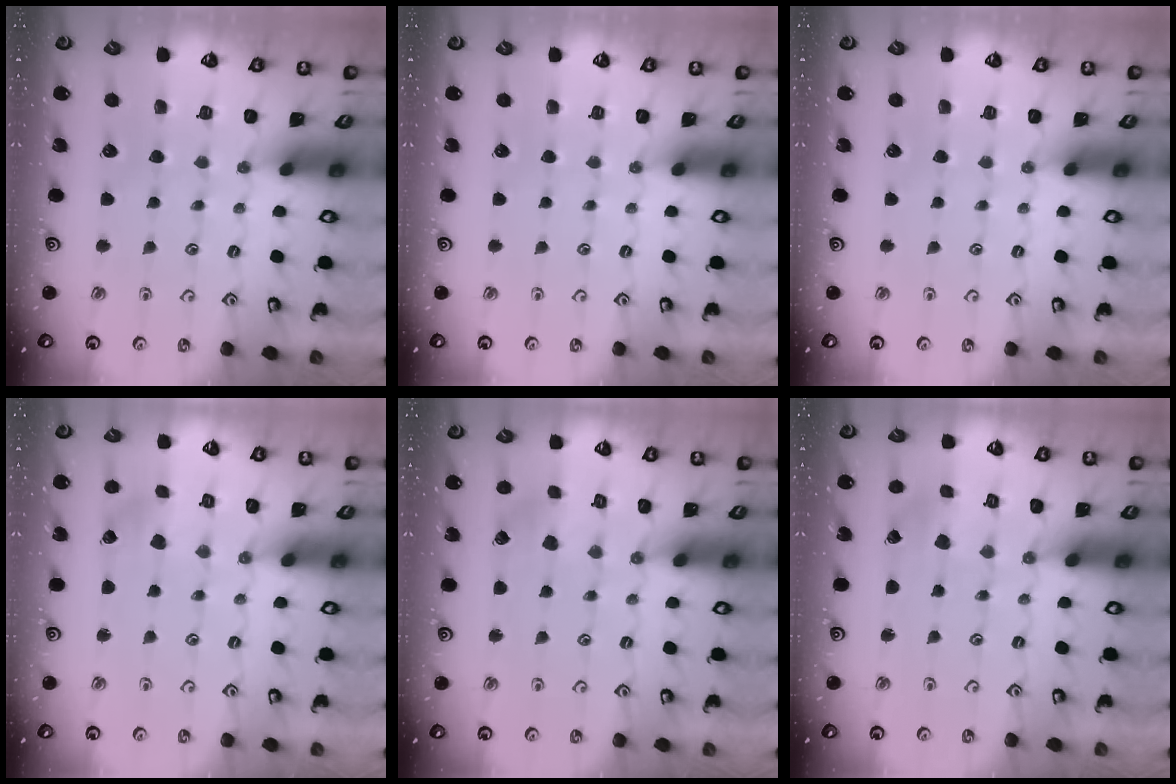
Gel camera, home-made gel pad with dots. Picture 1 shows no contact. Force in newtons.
{"total": 0.0}
{"total": 0.0}
{"total": 1.9, "press": 1.9, "slide": 0.2}
{"total": 2.2, "press": 2.2, "slide": 0.2}
{"total": 0.7, "press": 0.7, "slide": 0.1}